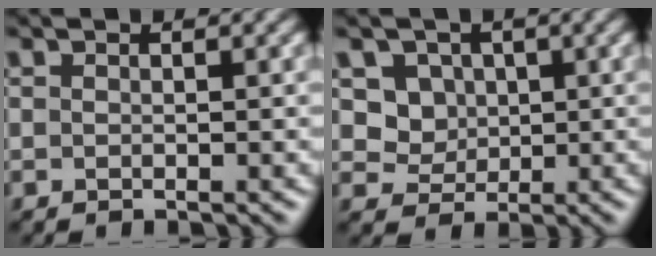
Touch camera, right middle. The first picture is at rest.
{"total": 2.8, "force": [1.0, 2.5, 0.7], "torque": [-0.023, -0.013, 0.042]}